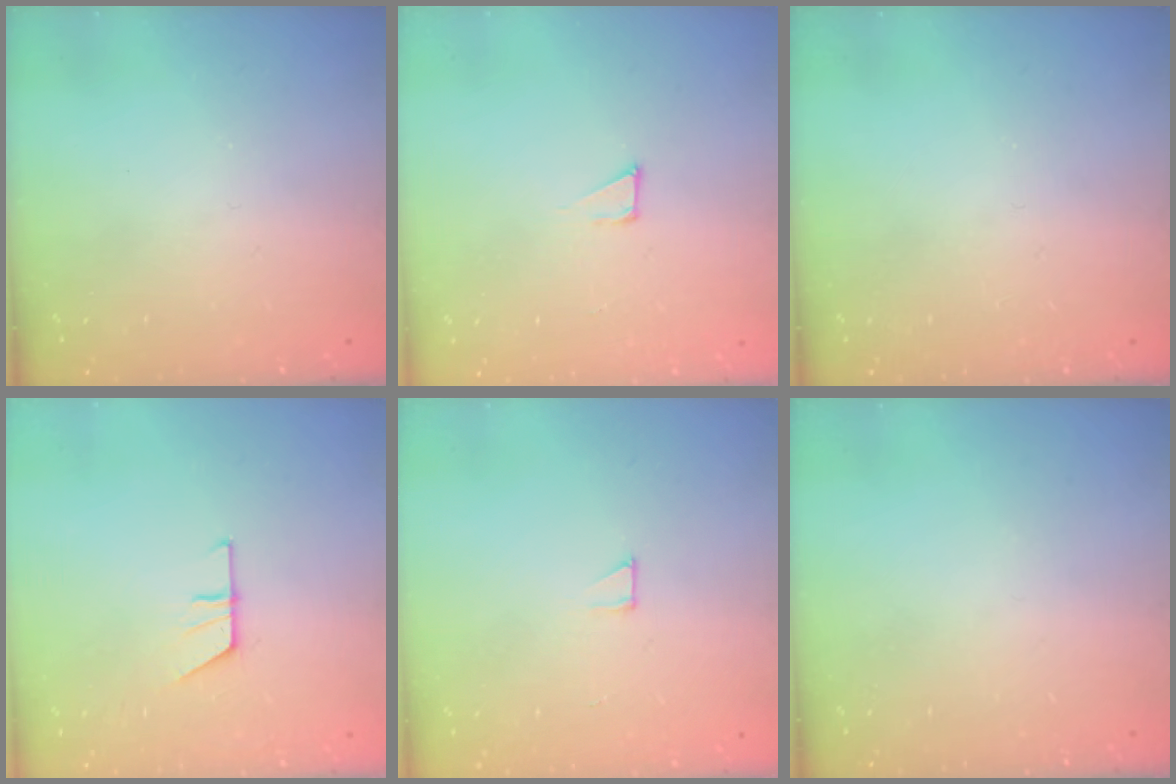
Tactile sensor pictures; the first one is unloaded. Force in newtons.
{"total": 4.2, "press": 4.2, "slide": 0.4}
{"total": 0.0}
{"total": 5.1, "press": 5.1, "slide": 0.4}
{"total": 2.1, "press": 2.1, "slide": 0.1}
{"total": 0.0}